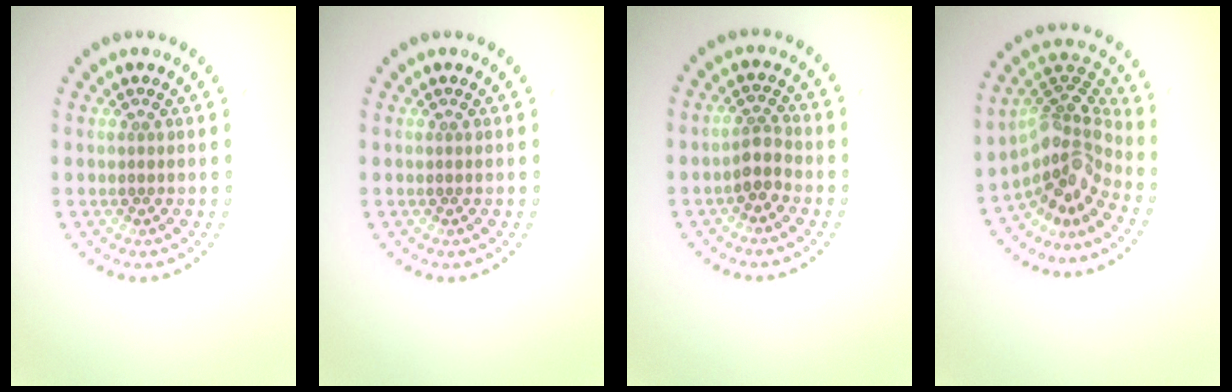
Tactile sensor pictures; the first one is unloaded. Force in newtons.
{"total": 0.0}
{"total": 1.9, "press": 1.6, "slide": 1.1}
{"total": 4.7, "press": 3.0, "slide": 3.5}